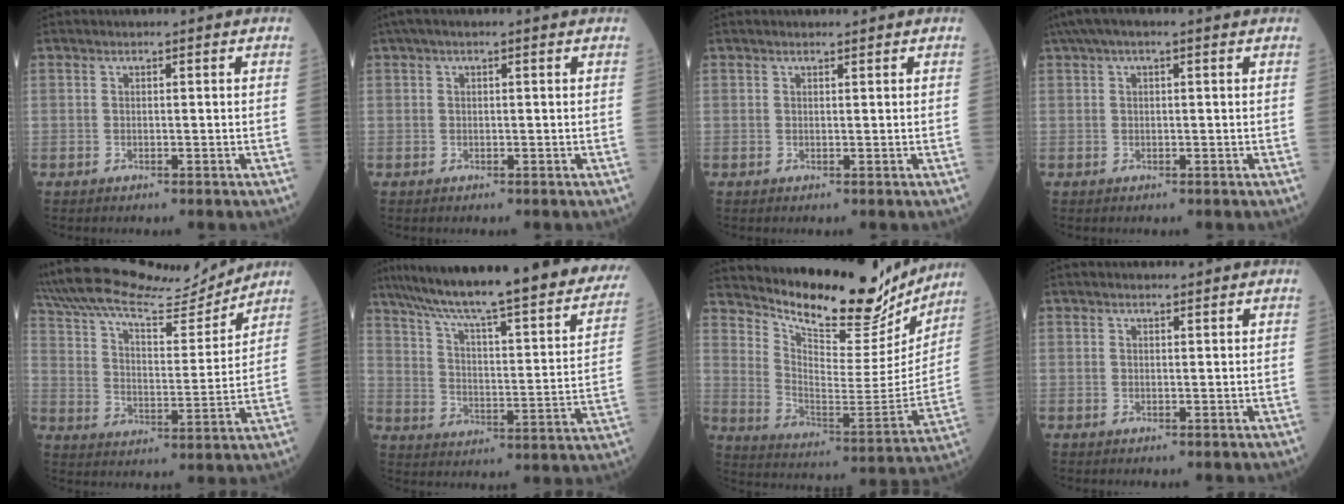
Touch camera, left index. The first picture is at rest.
{"total": 3.0, "force": [1.9, 0.3, 2.2], "torque": [-0.041, 0.035, 0.031]}
{"total": 0.7, "force": [0.7, 0.0, 0.1], "torque": [-0.003, 0.002, 0.012]}
{"total": 5.6, "force": [3.8, 1.1, 4.0], "torque": [-0.079, 0.049, 0.060]}
{"total": 19.7, "force": [17.5, 4.4, 7.8], "torque": [-0.164, 0.017, 0.278]}
{"total": 33.5, "force": [27.8, 4.2, 18.3], "torque": [-0.275, -0.055, 0.363]}
{"total": 20.2, "force": [18.3, 5.0, 7.1], "torque": [-0.116, -0.047, 0.266]}
{"total": 1.2, "force": [1.1, 0.1, 0.3], "torque": [-0.003, 0.007, 0.019]}